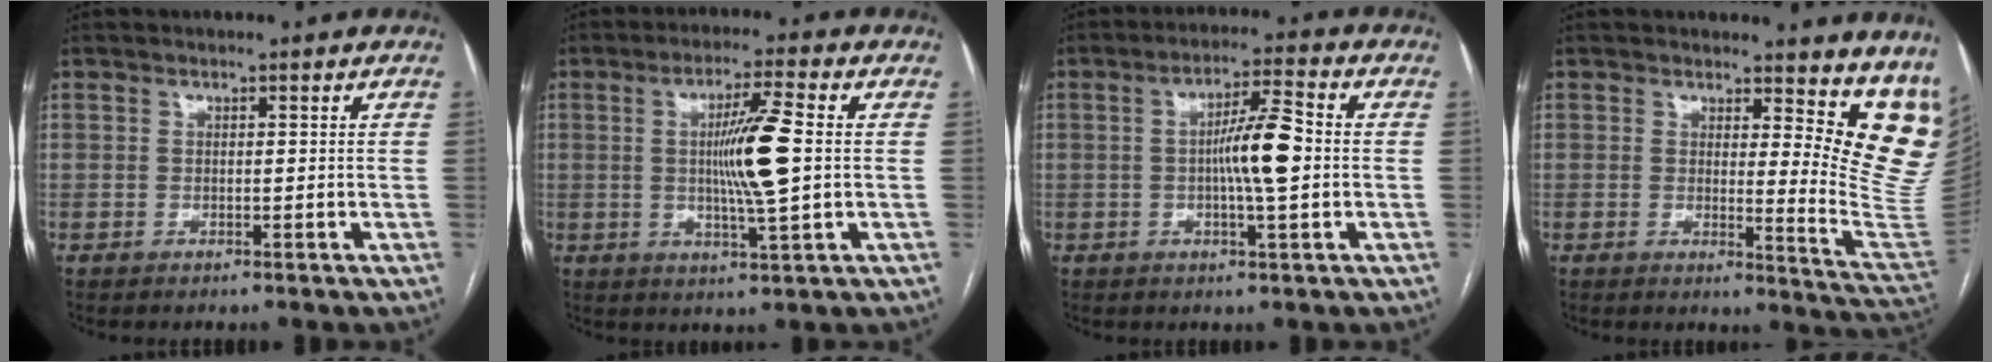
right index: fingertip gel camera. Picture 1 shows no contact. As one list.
[{"total": 9.3, "force": [0.5, 0.3, 9.3], "torque": [-0.163, 0.000, 0.008]}, {"total": 7.9, "force": [-0.3, 0.6, 7.9], "torque": [-0.138, 0.009, -0.010]}, {"total": 12.3, "force": [9.5, 2.9, 7.2], "torque": [-0.057, -0.071, 0.082]}]